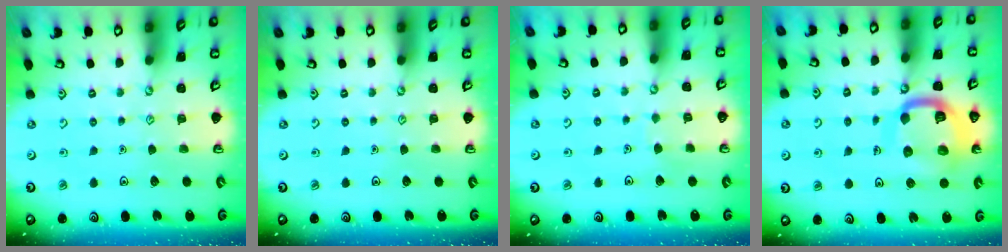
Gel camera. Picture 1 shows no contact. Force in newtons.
{"total": 0.0}
{"total": 3.2, "press": 3.2, "slide": 0.4}
{"total": 15.6, "press": 15.5, "slide": 1.6}